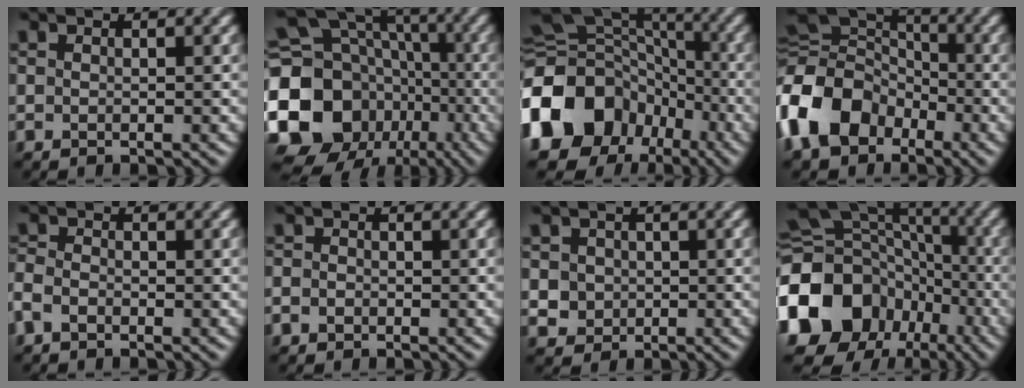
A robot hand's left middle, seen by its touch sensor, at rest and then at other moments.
{"total": 19.8, "force": [-4.7, 17.5, 7.9], "torque": [-0.183, 0.000, -0.109]}
{"total": 13.1, "force": [-5.5, 10.8, 5.2], "torque": [-0.112, 0.029, -0.112]}
{"total": 12.1, "force": [-4.3, 9.4, 6.2], "torque": [-0.148, -0.011, -0.096]}
{"total": 1.6, "force": [-1.0, 1.0, 0.7], "torque": [-0.017, 0.007, -0.033]}
{"total": 0.9, "force": [-0.5, 0.7, 0.0], "torque": [0.004, 0.006, -0.014]}
{"total": 2.4, "force": [0.3, 2.3, 0.4], "torque": [0.002, 0.012, 0.006]}
{"total": 15.0, "force": [-5.7, 12.5, 6.0], "torque": [-0.148, 0.015, -0.112]}